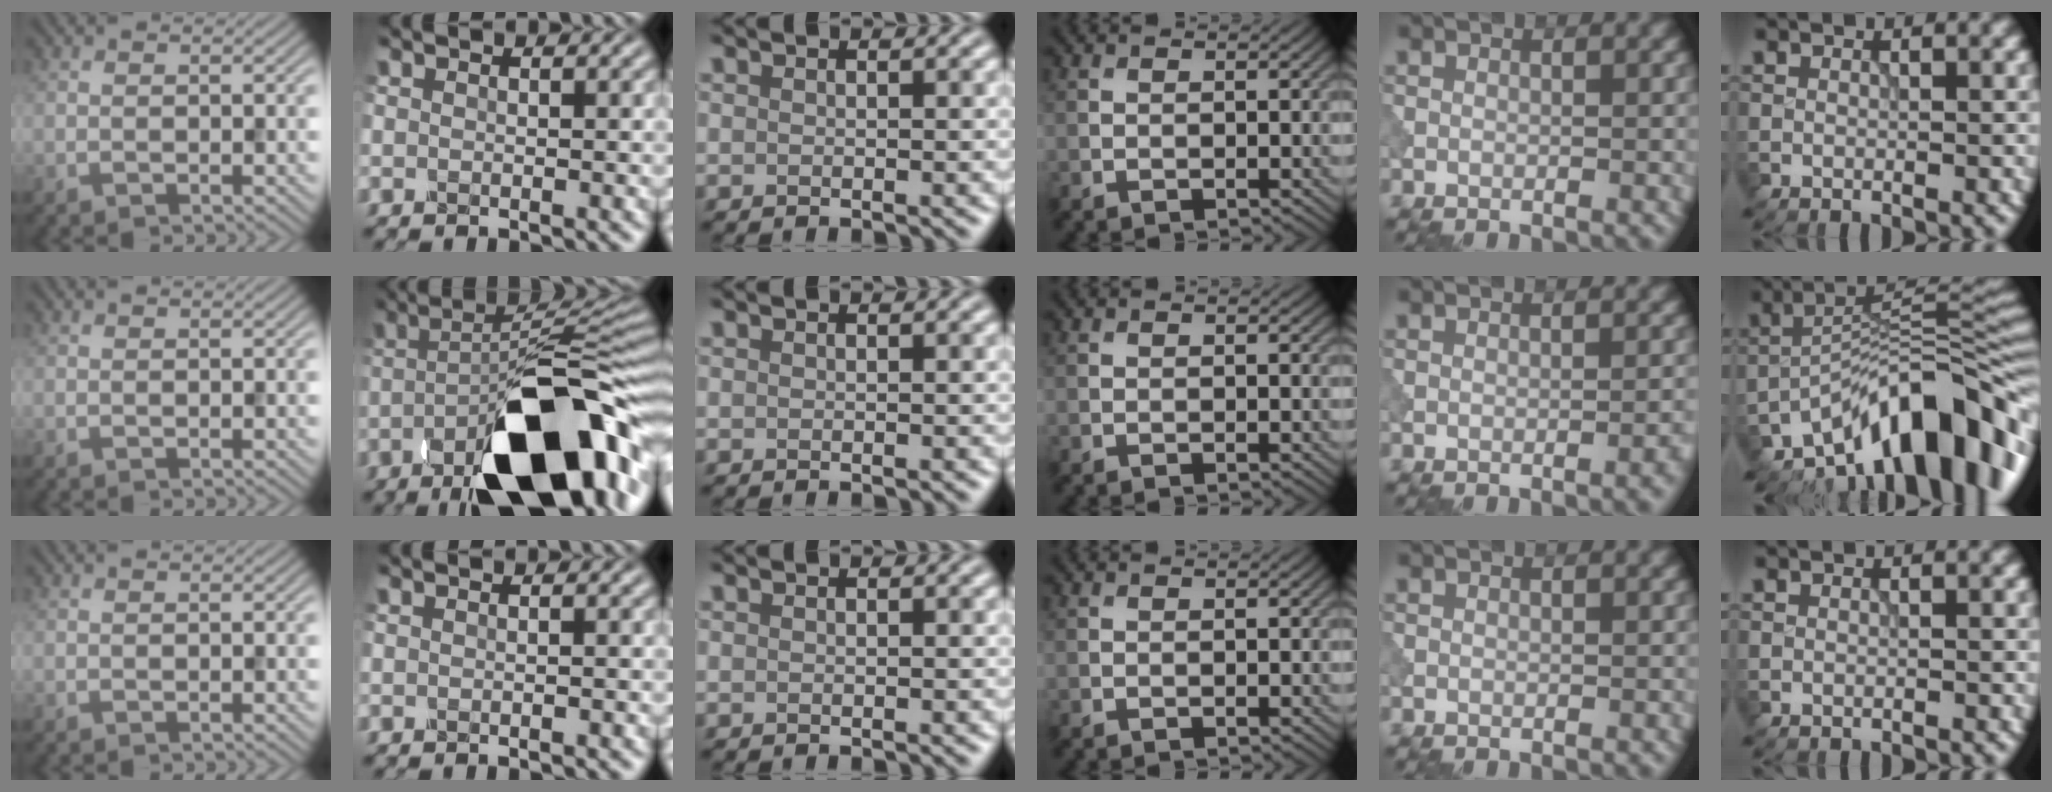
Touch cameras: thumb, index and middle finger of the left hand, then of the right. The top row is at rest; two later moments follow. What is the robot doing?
{"motion": "dispense", "object": "dispenser bottle"}